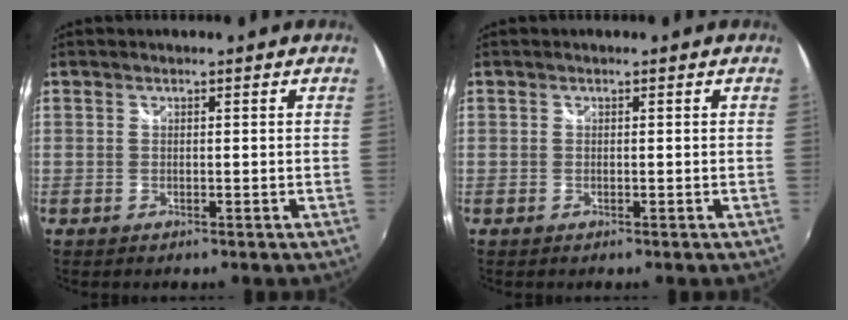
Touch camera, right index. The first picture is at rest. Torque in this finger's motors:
{"motor_torque": [-0.01, -0.01, 0.00, 0.01]}